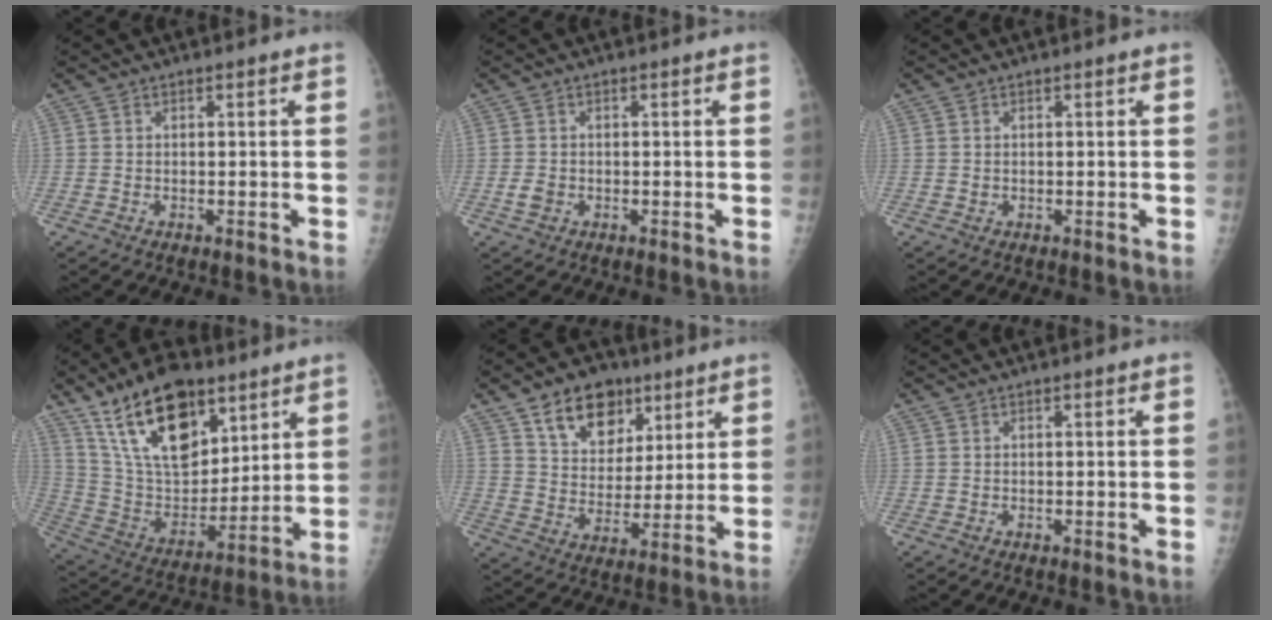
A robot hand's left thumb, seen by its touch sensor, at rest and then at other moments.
{"total": 1.9, "force": [-0.5, 1.5, 1.0], "torque": [-0.015, 0.001, -0.007]}
{"total": 0.5, "force": [0.2, 0.5, 0.2], "torque": [0.002, 0.000, 0.002]}
{"total": 21.9, "force": [13.1, 11.1, 13.6], "torque": [-0.204, -0.055, 0.245]}
{"total": 13.4, "force": [7.8, 9.0, 6.1], "torque": [-0.061, -0.037, 0.133]}
{"total": 0.0}